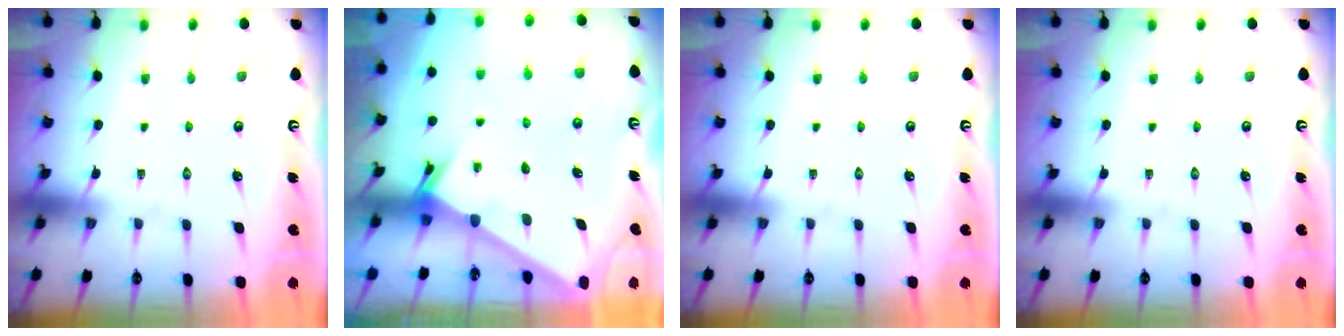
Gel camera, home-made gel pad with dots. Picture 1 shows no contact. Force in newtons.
{"total": 2.4, "press": 2.4, "slide": 0.2}
{"total": 0.0}
{"total": 0.0}